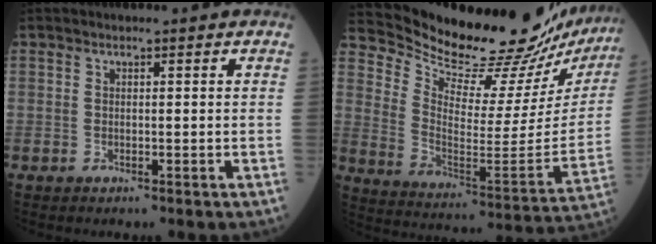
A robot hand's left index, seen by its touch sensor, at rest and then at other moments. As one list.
[{"total": 26.7, "force": [25.2, 3.1, 8.3], "torque": [-0.144, -0.120, 0.337]}]